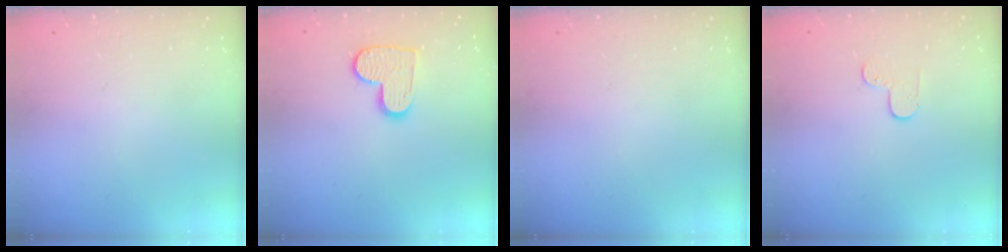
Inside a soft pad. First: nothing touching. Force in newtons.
{"total": 9.6, "press": 9.6, "slide": 0.6}
{"total": 0.0}
{"total": 3.6, "press": 3.6, "slide": 0.4}